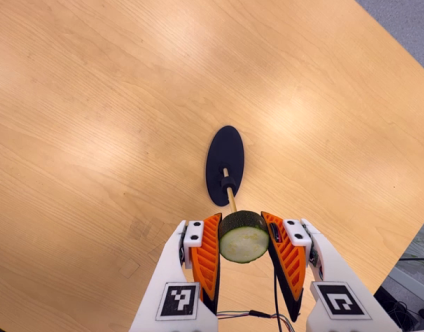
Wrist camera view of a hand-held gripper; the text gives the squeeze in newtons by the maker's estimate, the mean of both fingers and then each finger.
{"total": 11.3, "left": 11.4, "right": 11.3}